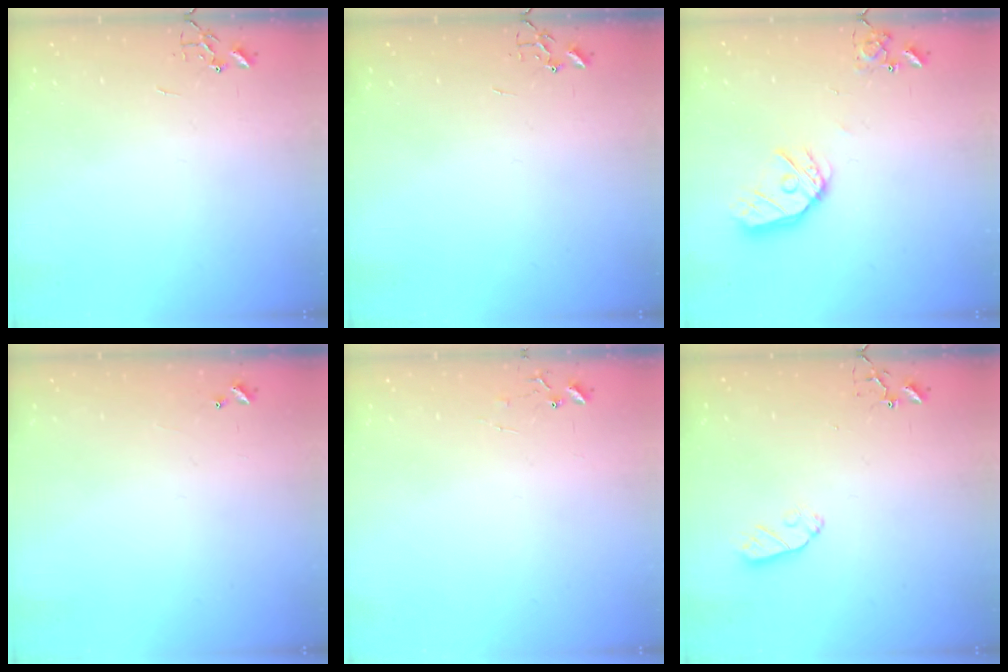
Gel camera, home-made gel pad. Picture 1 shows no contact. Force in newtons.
{"total": 0.0}
{"total": 14.1, "press": 14.0, "slide": 1.7}
{"total": 3.7, "press": 3.6, "slide": 0.4}
{"total": 6.9, "press": 6.9, "slide": 0.4}
{"total": 6.6, "press": 6.6, "slide": 0.2}